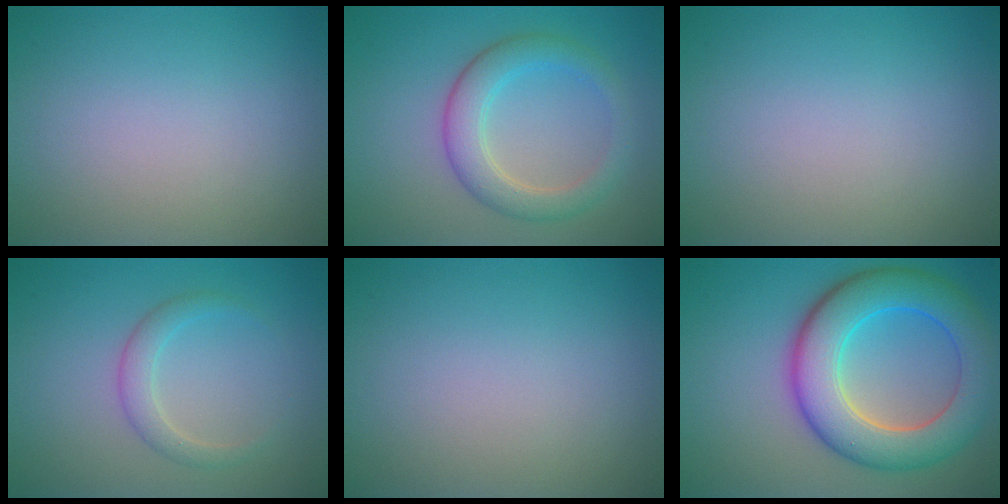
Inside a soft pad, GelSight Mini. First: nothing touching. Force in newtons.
{"total": 4.0, "press": 4.0, "slide": 0.1}
{"total": 0.0}
{"total": 2.0, "press": 2.0, "slide": 0.1}
{"total": 0.0}
{"total": 9.1, "press": 9.1, "slide": 0.3}